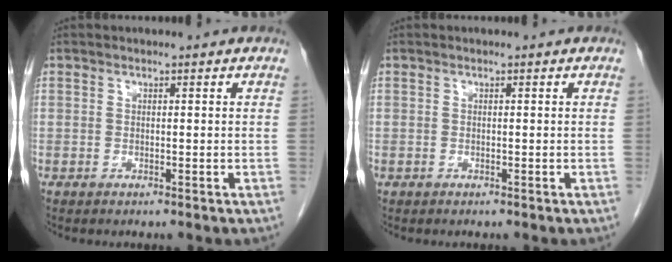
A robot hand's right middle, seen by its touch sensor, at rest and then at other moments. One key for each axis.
{"total": 0.0}